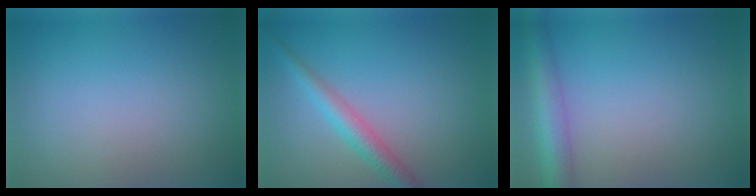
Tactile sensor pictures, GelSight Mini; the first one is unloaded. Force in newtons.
{"total": 2.9, "press": 2.9, "slide": 0.1}
{"total": 4.9, "press": 4.9, "slide": 0.2}